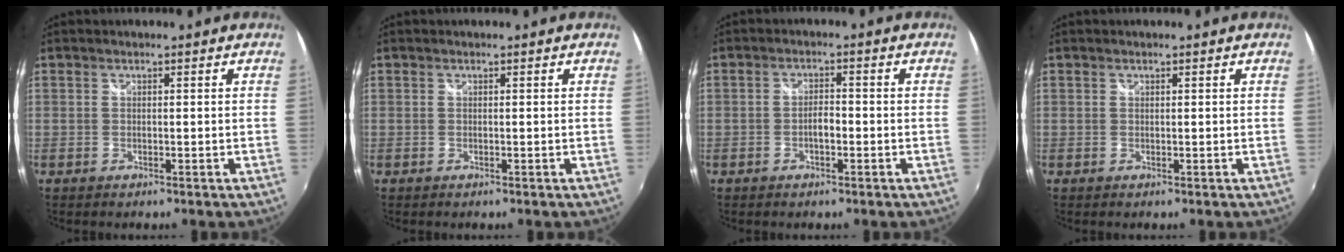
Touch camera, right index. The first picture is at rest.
{"total": 0.0}
{"total": 2.2, "force": [-0.7, 0.9, 1.9], "torque": [-0.035, 0.007, -0.014]}
{"total": 0.0}